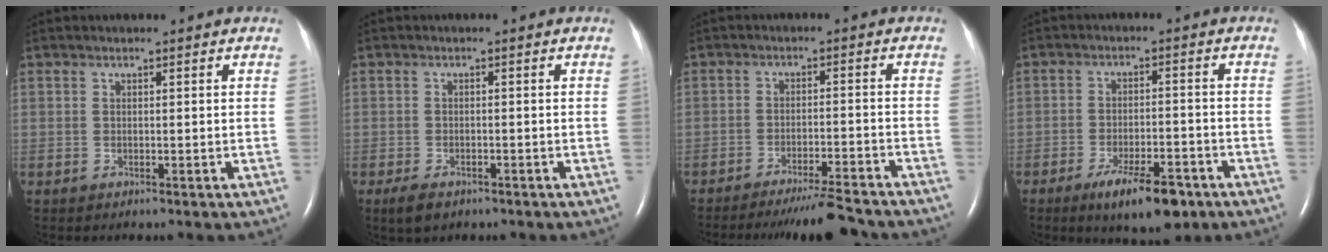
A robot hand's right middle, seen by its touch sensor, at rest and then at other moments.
{"total": 2.9, "force": [-1.9, 1.4, 1.7], "torque": [-0.035, -0.004, -0.026]}
{"total": 10.9, "force": [-10.1, -0.5, 3.9], "torque": [-0.047, -0.022, -0.149]}
{"total": 9.2, "force": [-5.9, 2.6, 6.5], "torque": [-0.108, -0.009, -0.088]}